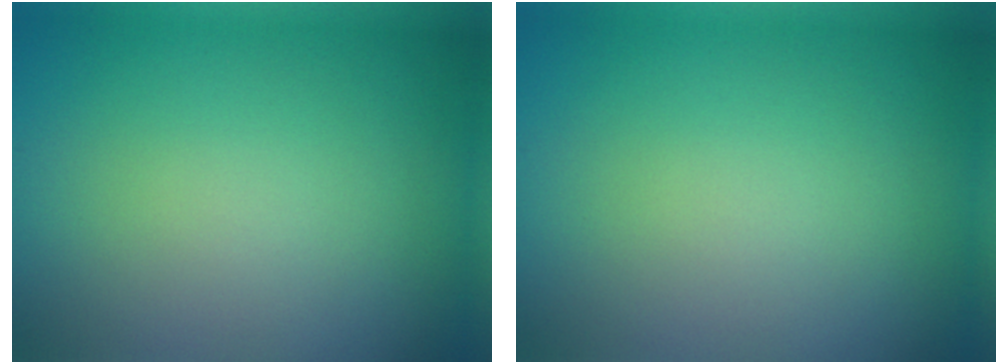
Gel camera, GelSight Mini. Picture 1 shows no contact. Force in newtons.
{"total": 0.0}